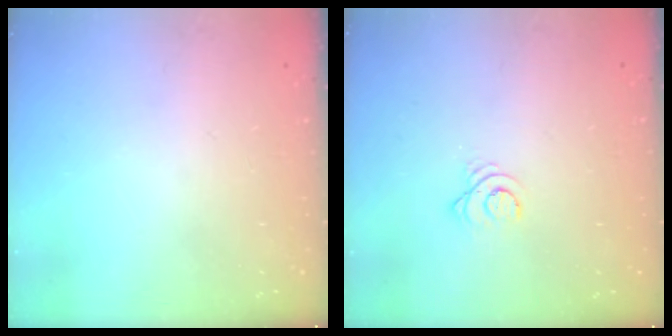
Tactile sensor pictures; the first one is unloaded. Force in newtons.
{"total": 2.9, "press": 2.9, "slide": 0.4}